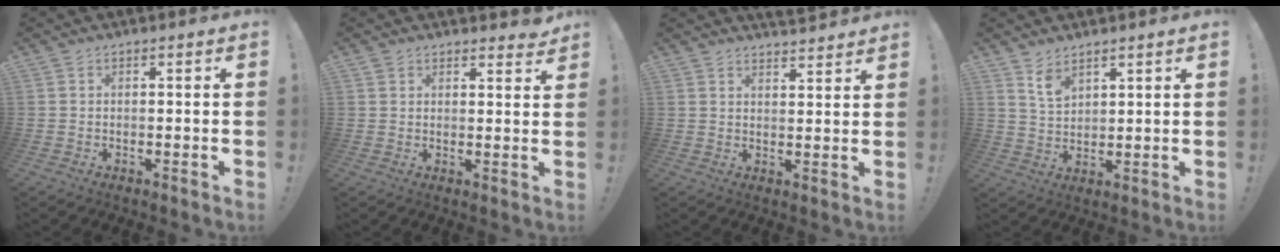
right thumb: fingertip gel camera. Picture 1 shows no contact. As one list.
[{"total": 3.4, "force": [2.7, 1.9, 0.6], "torque": [-0.006, -0.013, 0.051]}, {"total": 3.9, "force": [3.7, 0.8, 0.9], "torque": [-0.003, -0.029, 0.065]}, {"total": 6.2, "force": [4.7, 3.3, 2.5], "torque": [-0.033, -0.031, 0.085]}]